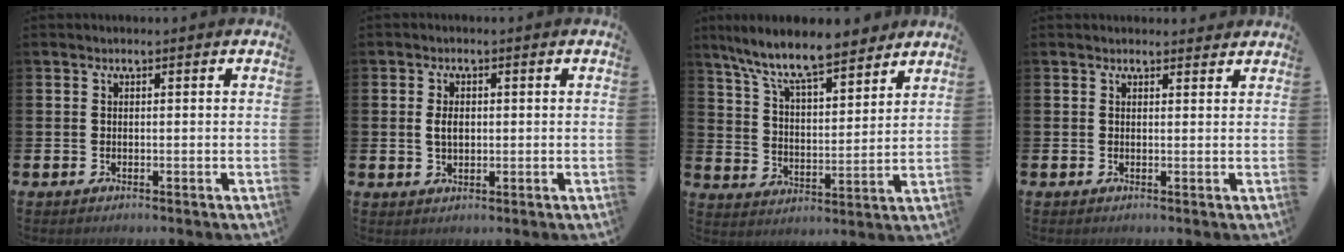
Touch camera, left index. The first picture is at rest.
{"total": 2.5, "force": [0.3, 1.6, 1.9], "torque": [-0.026, 0.003, 0.001]}
{"total": 10.1, "force": [9.0, 1.9, 4.2], "torque": [-0.110, -0.049, 0.158]}
{"total": 1.2, "force": [1.1, 0.4, 0.1], "torque": [0.005, -0.001, 0.019]}